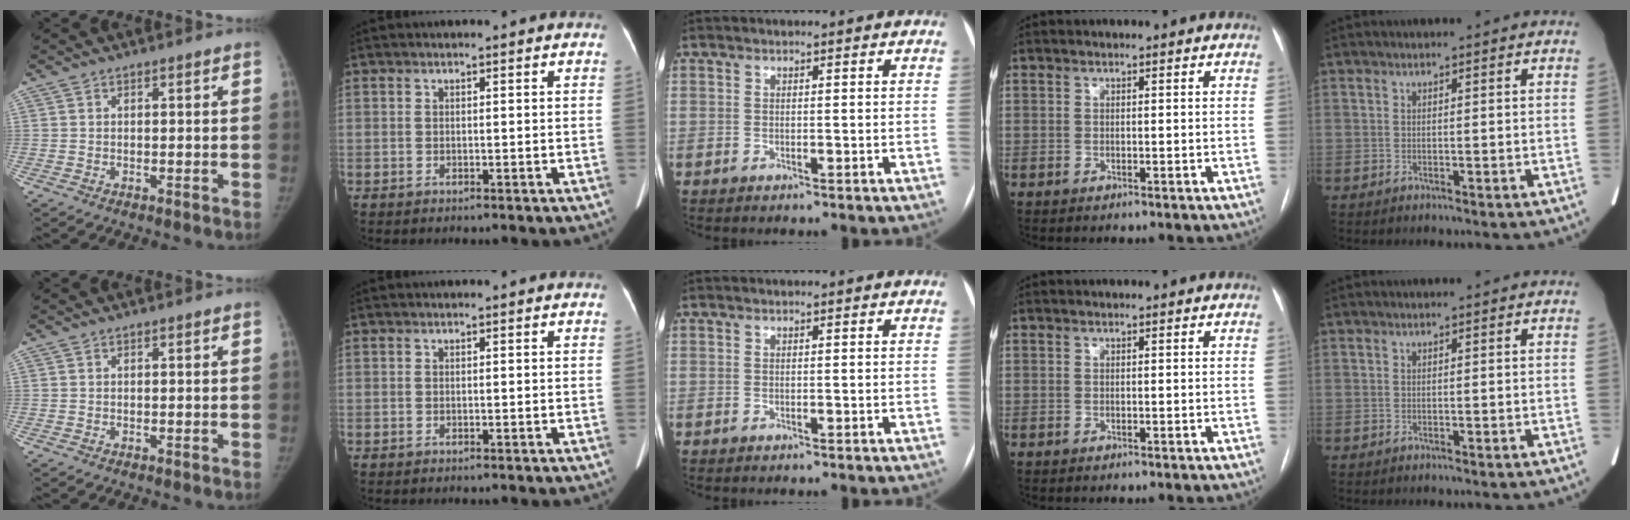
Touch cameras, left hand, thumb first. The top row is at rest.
{}